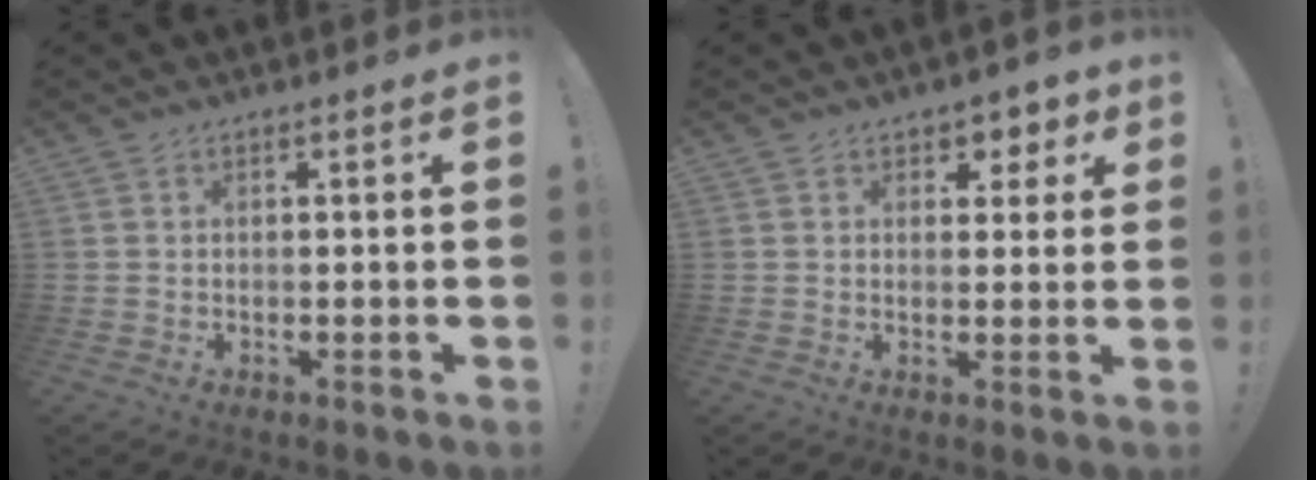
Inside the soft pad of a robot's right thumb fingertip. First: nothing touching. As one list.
[{"total": 4.2, "force": [2.3, 3.3, 1.3], "torque": [0.006, -0.020, 0.037]}]